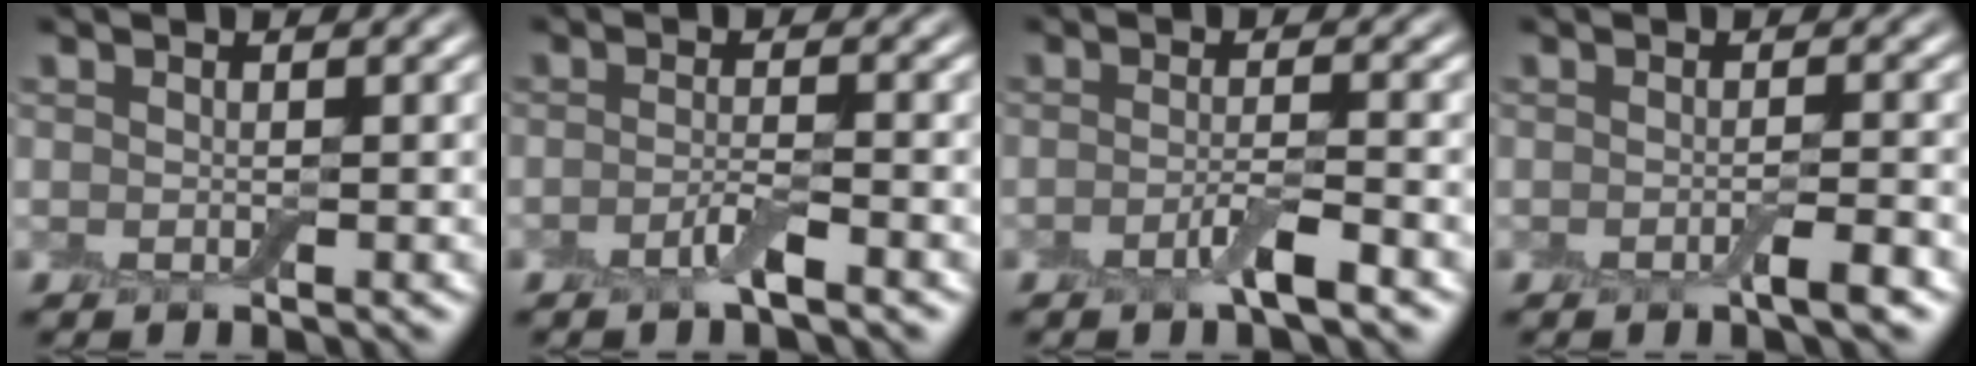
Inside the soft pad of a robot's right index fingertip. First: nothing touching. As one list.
[{"total": 1.9, "force": [-1.1, 0.3, 1.6], "torque": [-0.031, 0.002, -0.026]}, {"total": 2.5, "force": [-1.3, 0.4, 2.1], "torque": [-0.038, 0.003, -0.029]}, {"total": 1.9, "force": [-0.9, 0.2, 1.6], "torque": [-0.024, 0.000, -0.016]}]